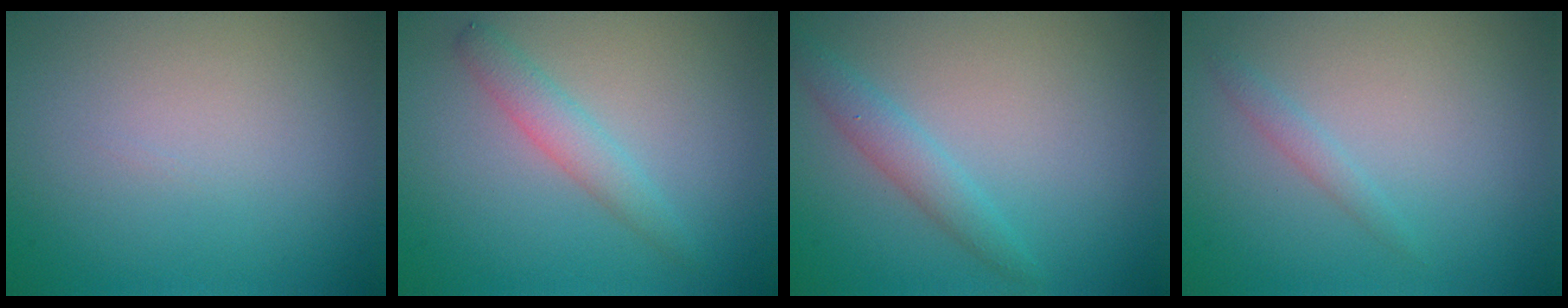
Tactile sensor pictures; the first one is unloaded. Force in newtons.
{"total": 2.3, "press": 2.3, "slide": 0.1}
{"total": 2.1, "press": 2.1, "slide": 0.1}
{"total": 1.0, "press": 1.0, "slide": 0.0}